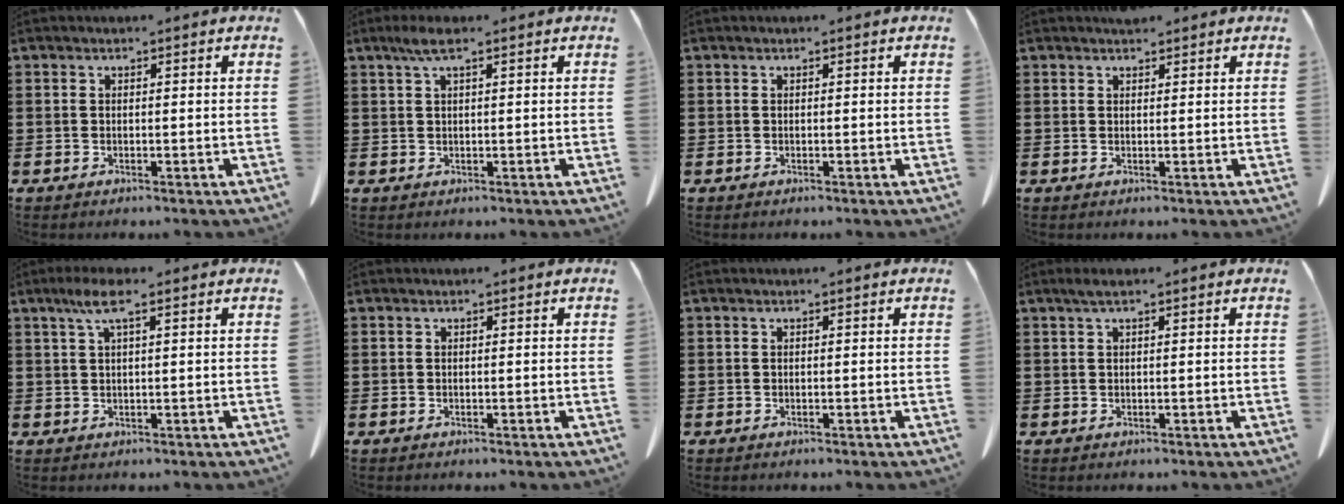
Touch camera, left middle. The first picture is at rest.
{"total": 2.4, "force": [1.1, 0.3, 2.2], "torque": [-0.045, 0.002, 0.018]}
{"total": 0.0}
{"total": 1.3, "force": [1.2, 0.4, 0.3], "torque": [-0.010, 0.002, 0.023]}
{"total": 3.9, "force": [1.8, 0.5, 3.4], "torque": [-0.071, 0.005, 0.030]}
{"total": 0.0}
{"total": 0.0}
{"total": 1.1, "force": [0.5, 0.1, 1.0], "torque": [-0.020, 0.001, 0.009]}